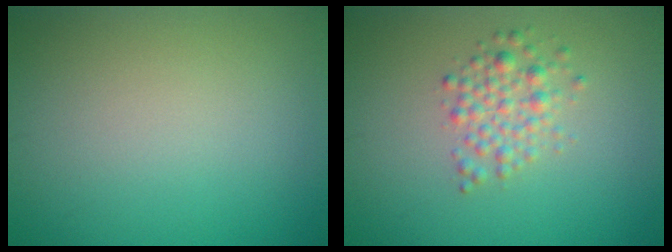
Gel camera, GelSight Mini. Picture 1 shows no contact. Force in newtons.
{"total": 2.5, "press": 2.5, "slide": 0.1}